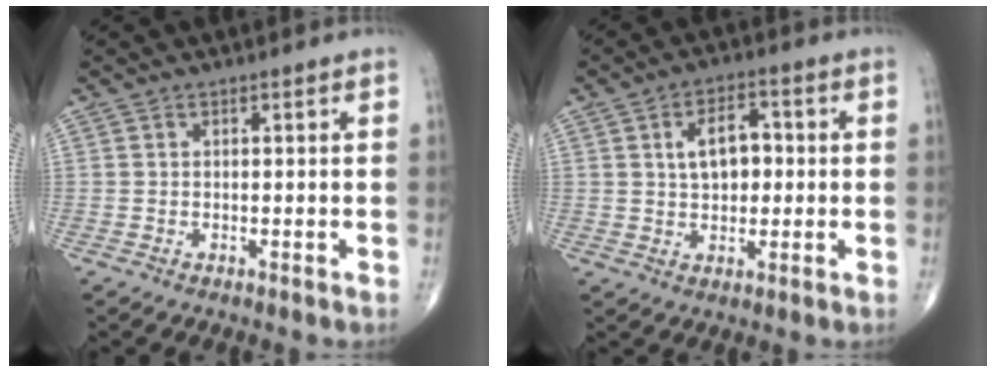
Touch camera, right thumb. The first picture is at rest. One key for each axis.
{"total": 7.6, "fx": 1.0, "fy": 4.7, "fz": 5.9, "tx": -0.076, "ty": 0.011, "tz": 0.013}